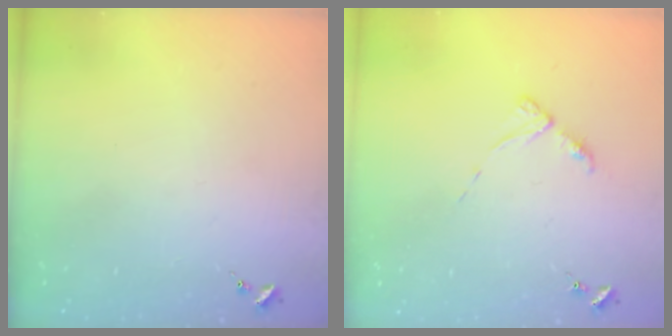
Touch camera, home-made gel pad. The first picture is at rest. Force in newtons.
{"total": 4.5, "press": 4.5, "slide": 0.5}